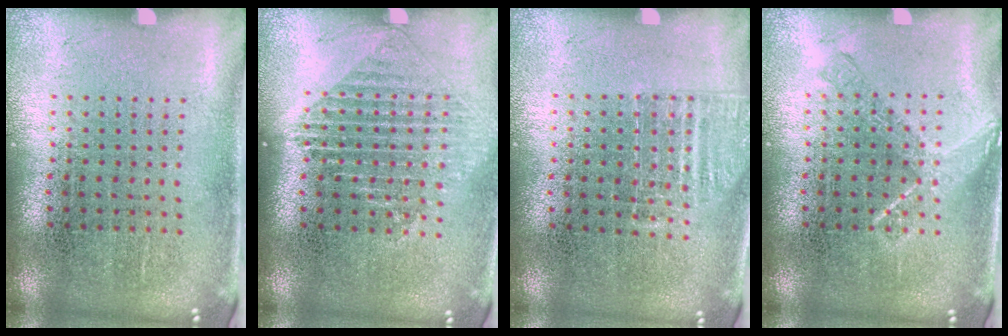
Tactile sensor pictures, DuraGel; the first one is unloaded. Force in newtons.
{"total": 1.3, "press": 1.2, "slide": 0.5}
{"total": 1.1, "press": 1.0, "slide": 0.5}
{"total": 1.9, "press": 1.9, "slide": 0.3}